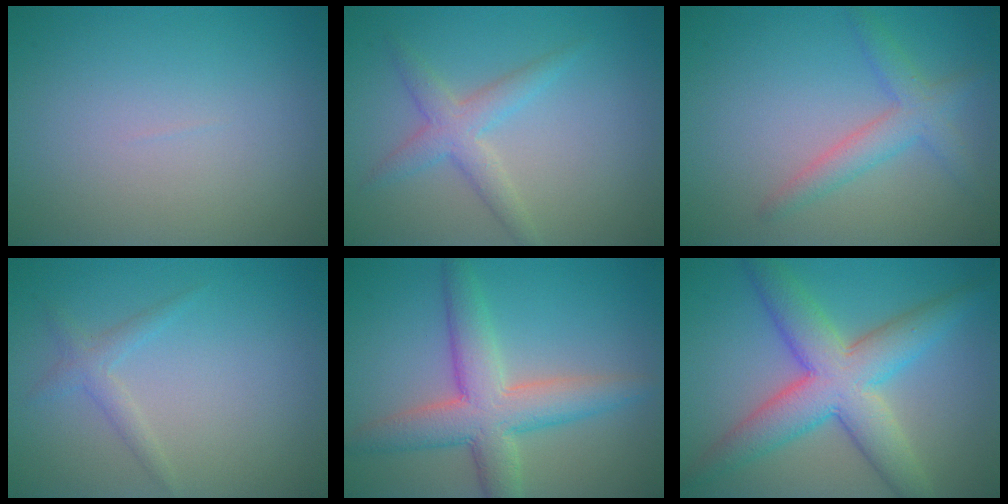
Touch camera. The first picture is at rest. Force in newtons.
{"total": 2.8, "press": 2.8, "slide": 0.0}
{"total": 2.9, "press": 2.9, "slide": 0.1}
{"total": 1.5, "press": 1.5, "slide": 0.1}
{"total": 6.3, "press": 6.3, "slide": 0.1}
{"total": 7.8, "press": 7.8, "slide": 0.3}